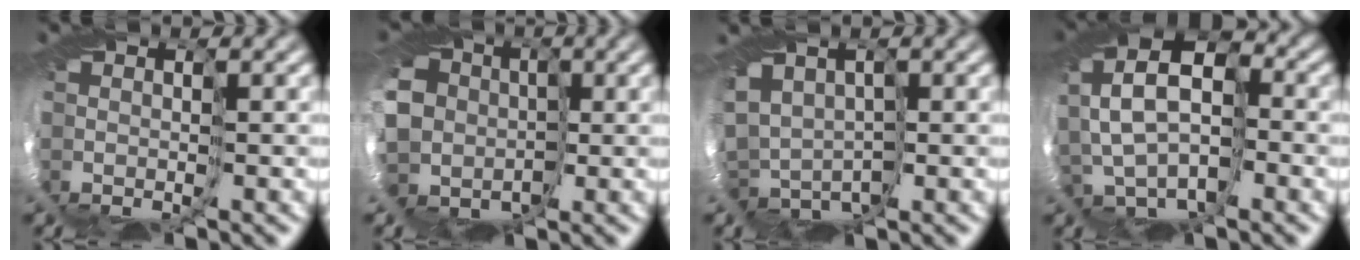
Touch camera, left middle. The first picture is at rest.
{"total": 11.1, "force": [0.2, 10.1, 4.5], "torque": [-0.118, 0.014, -0.033]}
{"total": 3.0, "force": [0.0, 2.8, 1.1], "torque": [-0.026, -0.004, -0.002]}
{"total": 7.6, "force": [0.3, 5.3, 5.4], "torque": [-0.131, 0.014, 0.015]}